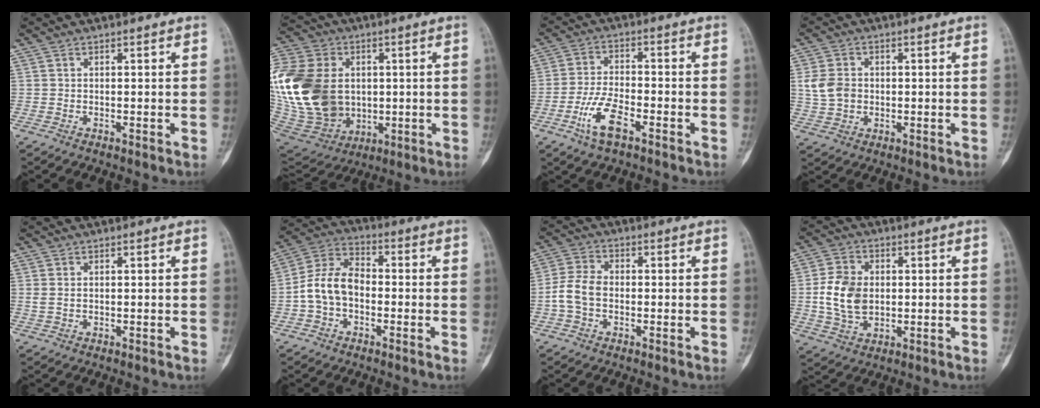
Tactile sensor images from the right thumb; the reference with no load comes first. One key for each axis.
{"total": 31.6, "fx": 2.0, "fy": 23.5, "fz": 21.1, "tx": -0.470, "ty": 0.017, "tz": 0.061}
{"total": 8.1, "fx": -4.0, "fy": 3.2, "fz": 6.3, "tx": -0.129, "ty": 0.017, "tz": -0.077}
{"total": 6.1, "fx": 0.4, "fy": 4.9, "fz": 3.6, "tx": -0.060, "ty": 0.004, "tz": 0.012}
{"total": 1.5, "fx": 0.3, "fy": 0.9, "fz": 1.2, "tx": -0.030, "ty": 0.007, "tz": 0.014}
{"total": 9.8, "fx": -1.7, "fy": 6.8, "fz": 6.9, "tx": -0.124, "ty": 0.037, "tz": -0.045}
{"total": 6.0, "fx": -1.1, "fy": 4.1, "fz": 4.3, "tx": -0.092, "ty": 0.019, "tz": -0.027}
{"total": 9.6, "fx": 0.2, "fy": 6.8, "fz": 6.8, "tx": -0.121, "ty": 0.002, "tz": 0.008}